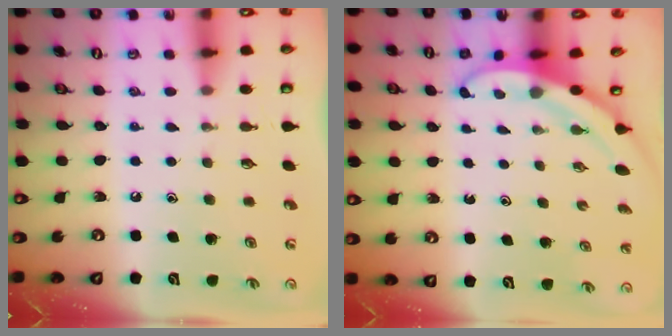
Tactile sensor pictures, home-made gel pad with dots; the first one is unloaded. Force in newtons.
{"total": 3.1, "press": 3.1, "slide": 0.1}